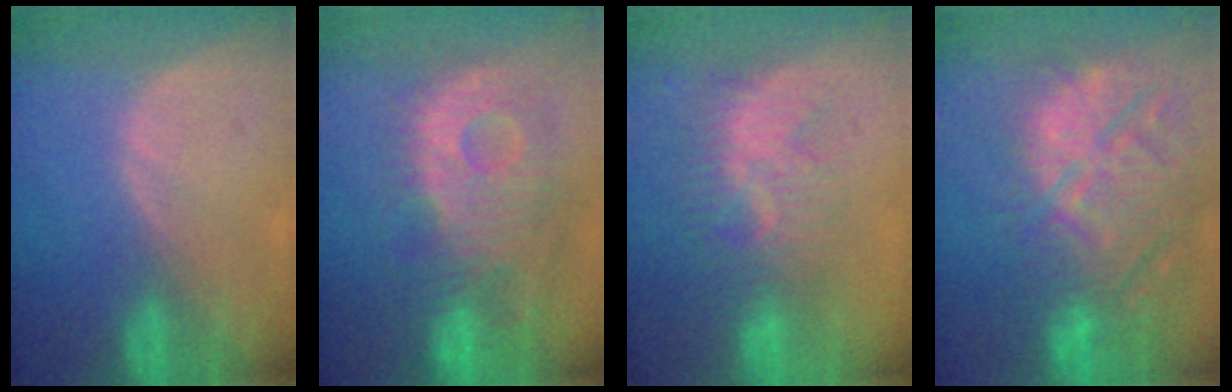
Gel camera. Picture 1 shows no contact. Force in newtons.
{"total": 11.9, "press": 10.7, "slide": 5.2}
{"total": 8.7, "press": 7.6, "slide": 4.2}
{"total": 15.3, "press": 13.0, "slide": 8.1}